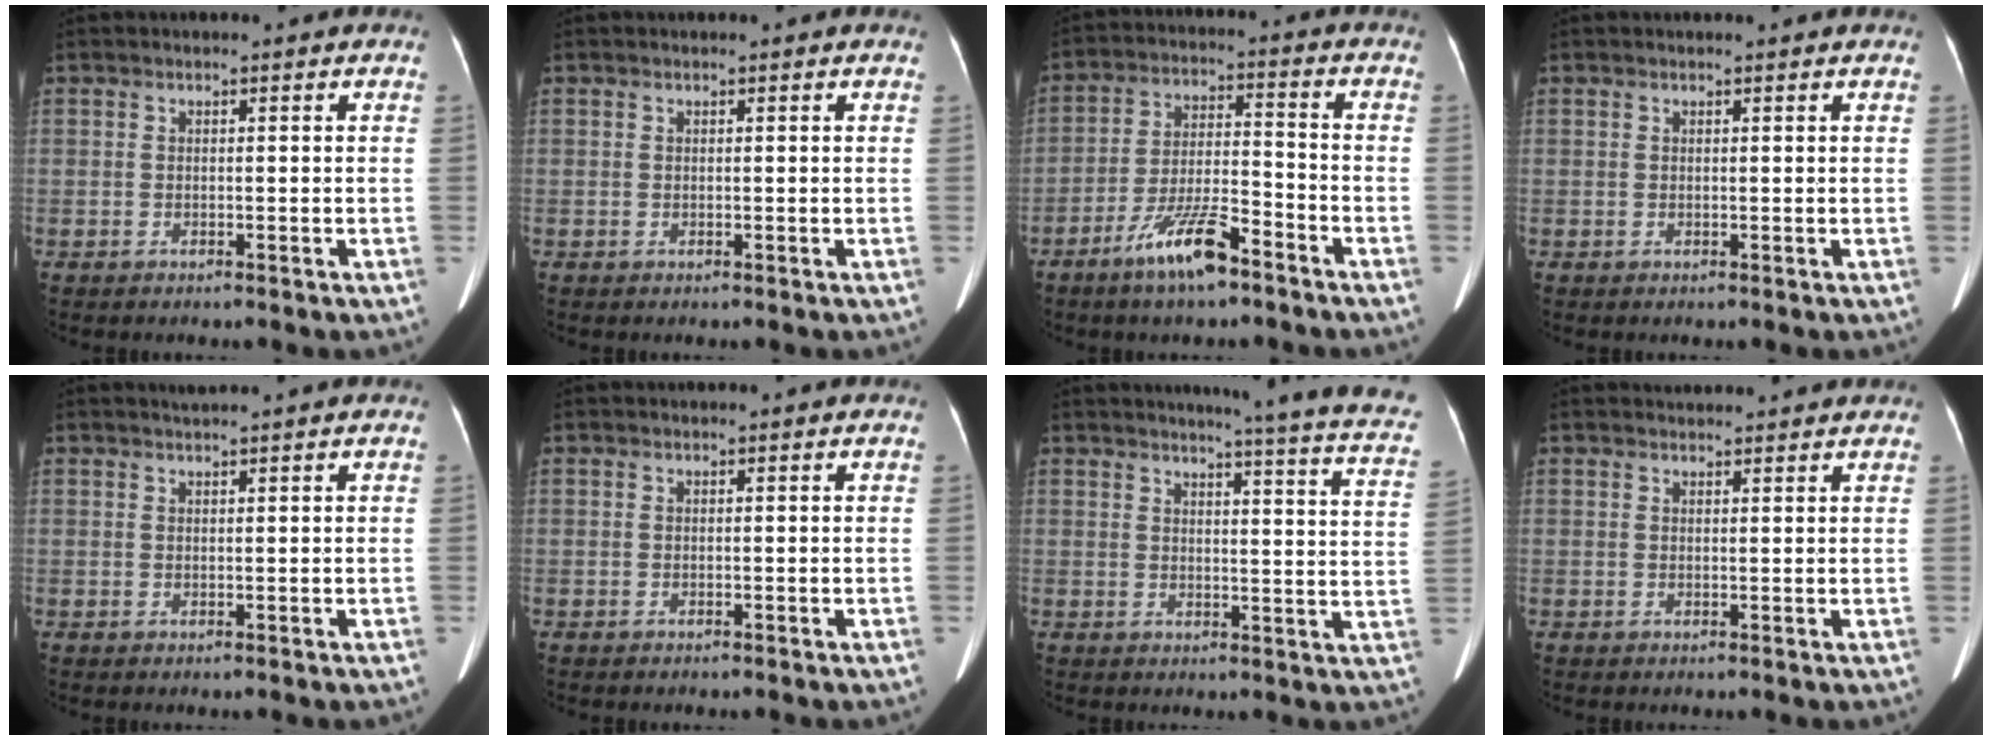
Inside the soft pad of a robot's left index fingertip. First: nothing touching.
{"total": 0.0}
{"total": 9.7, "force": [-6.7, 1.6, 6.8], "torque": [-0.136, -0.009, -0.122]}
{"total": 1.1, "force": [1.0, 0.0, 0.3], "torque": [-0.011, 0.006, 0.010]}
{"total": 1.0, "force": [0.9, -0.3, 0.4], "torque": [-0.011, 0.004, 0.022]}
{"total": 0.0}
{"total": 18.1, "force": [15.8, -0.2, 8.7], "torque": [-0.108, -0.072, 0.162]}
{"total": 3.8, "force": [3.7, 0.5, 0.5], "torque": [-0.012, 0.024, 0.045]}